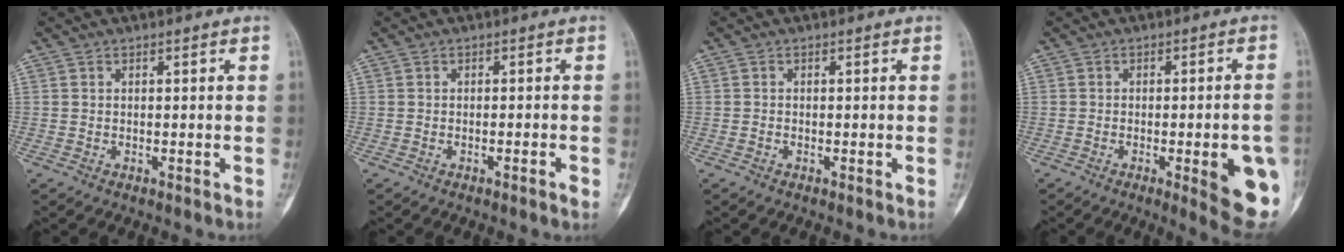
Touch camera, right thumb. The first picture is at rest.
{"total": 1.6, "force": [-0.7, 0.2, 1.4], "torque": [-0.027, 0.004, -0.010]}
{"total": 0.0}
{"total": 12.3, "force": [-3.4, 2.8, 11.4], "torque": [-0.117, -0.002, -0.034]}